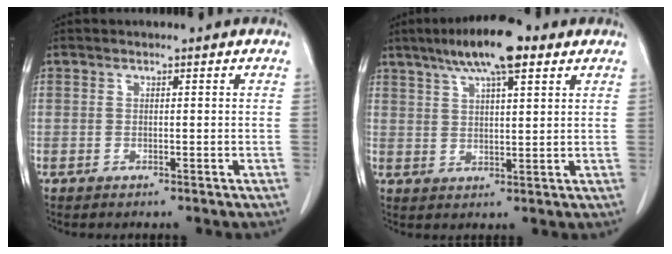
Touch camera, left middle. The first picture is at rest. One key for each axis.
{"total": 10.3, "fx": 6.5, "fy": 2.0, "fz": 7.7, "tx": -0.135, "ty": 0.019, "tz": 0.105}